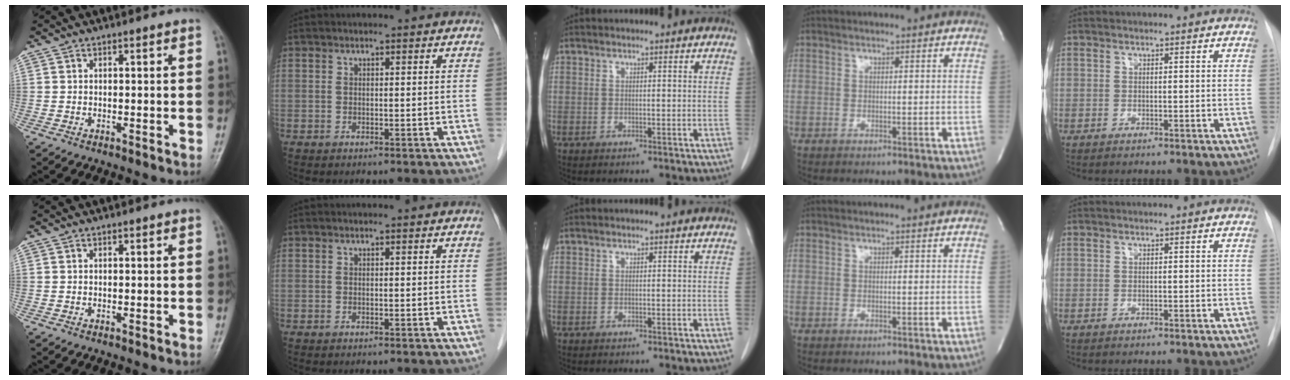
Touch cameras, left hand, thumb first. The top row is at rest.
{}